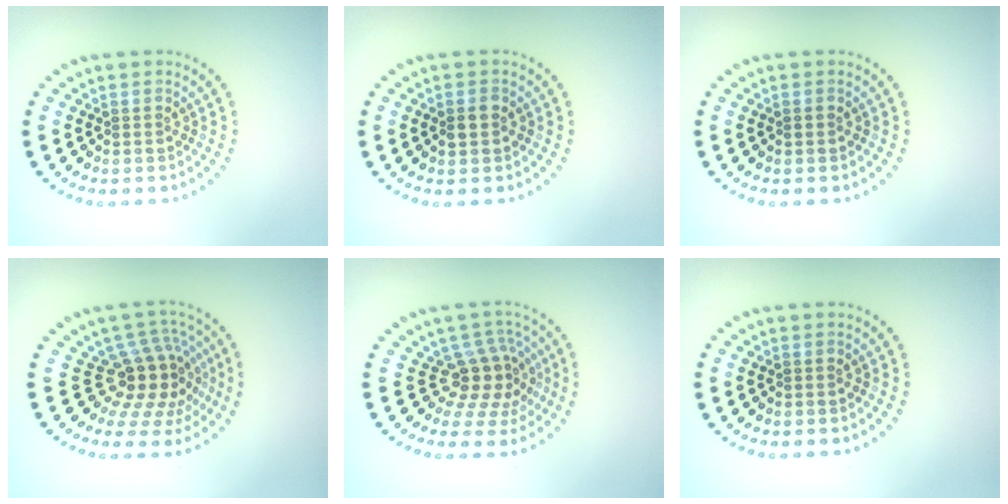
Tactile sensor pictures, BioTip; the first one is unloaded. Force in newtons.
{"total": 1.4, "press": 1.4, "slide": 0.1}
{"total": 0.5, "press": 0.5, "slide": 0.0}
{"total": 5.0, "press": 3.4, "slide": 3.6}
{"total": 4.0, "press": 2.7, "slide": 2.9}
{"total": 0.0}